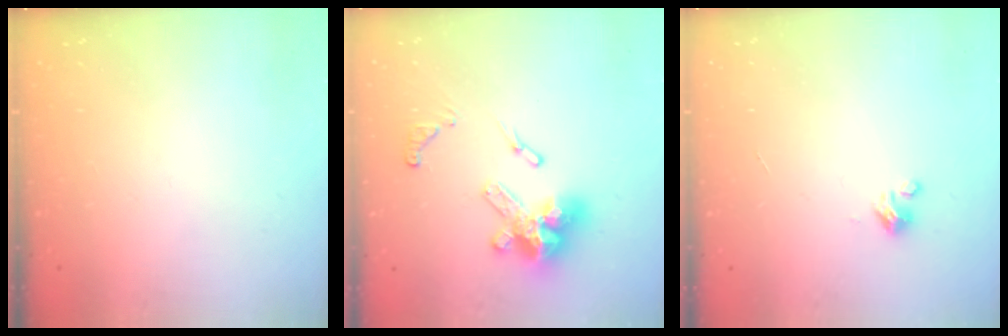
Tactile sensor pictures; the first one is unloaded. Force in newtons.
{"total": 14.1, "press": 14.1, "slide": 0.9}
{"total": 2.0, "press": 2.0, "slide": 0.2}